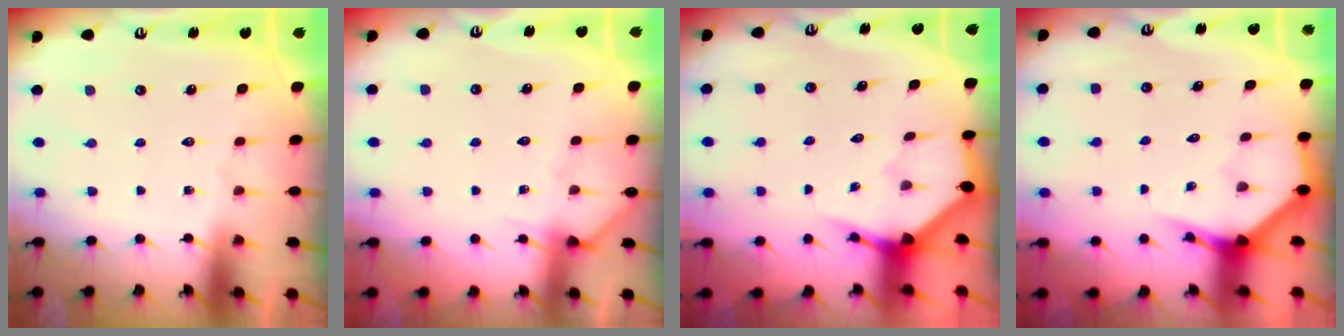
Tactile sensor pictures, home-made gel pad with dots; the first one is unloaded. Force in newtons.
{"total": 2.8, "press": 2.8, "slide": 0.2}
{"total": 3.4, "press": 3.4, "slide": 0.1}
{"total": 4.0, "press": 4.0, "slide": 0.2}